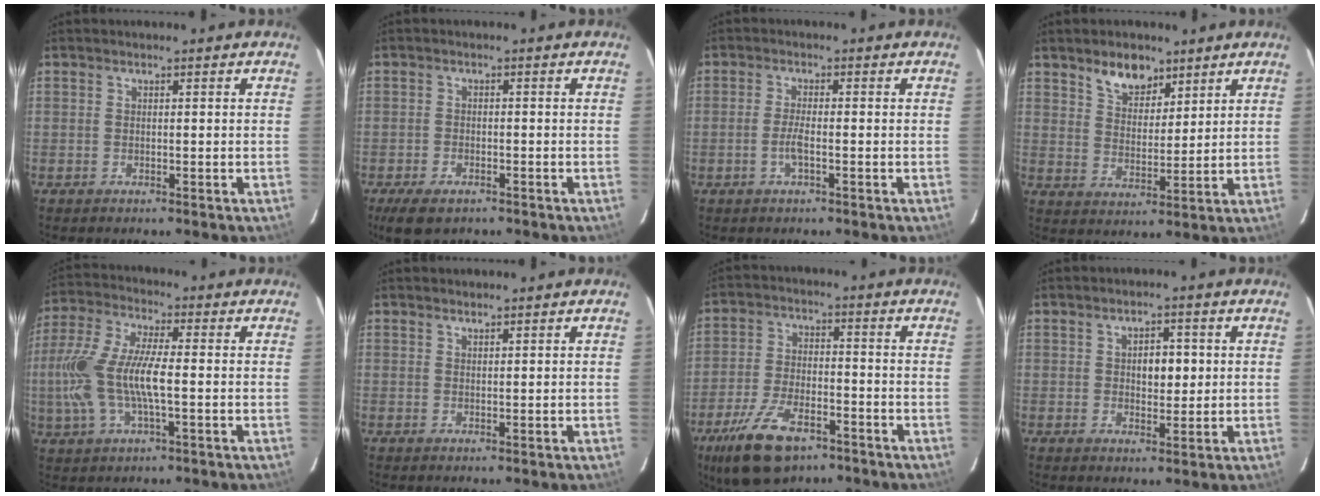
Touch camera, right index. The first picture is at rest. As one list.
[{"total": 5.6, "force": [-3.7, 2.7, 3.1], "torque": [-0.079, -0.018, -0.064]}, {"total": 2.9, "force": [-1.1, 0.4, 2.7], "torque": [-0.056, -0.001, -0.022]}, {"total": 7.3, "force": [5.2, 3.9, 3.4], "torque": [-0.050, 0.004, 0.095]}, {"total": 14.3, "force": [-1.6, 4.6, 13.5], "torque": [-0.287, 0.001, -0.033]}, {"total": 0.9, "force": [0.9, 0.2, 0.2], "torque": [-0.004, 0.001, 0.016]}, {"total": 13.4, "force": [-8.5, 6.1, 8.4], "torque": [-0.191, -0.019, -0.152]}, {"total": 4.2, "force": [0.7, 2.6, 3.2], "torque": [-0.048, 0.008, 0.014]}]